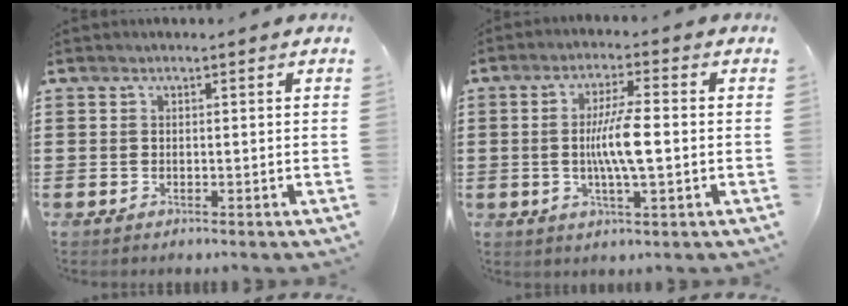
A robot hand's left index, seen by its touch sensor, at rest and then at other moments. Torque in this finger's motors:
{"motor_torque": [0.90, 0.12, 0.62, 0.20]}